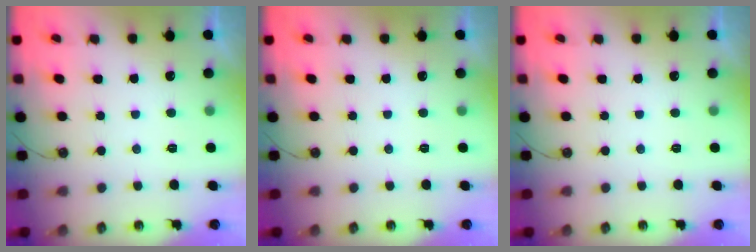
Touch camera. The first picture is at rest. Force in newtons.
{"total": 0.0}
{"total": 0.0}